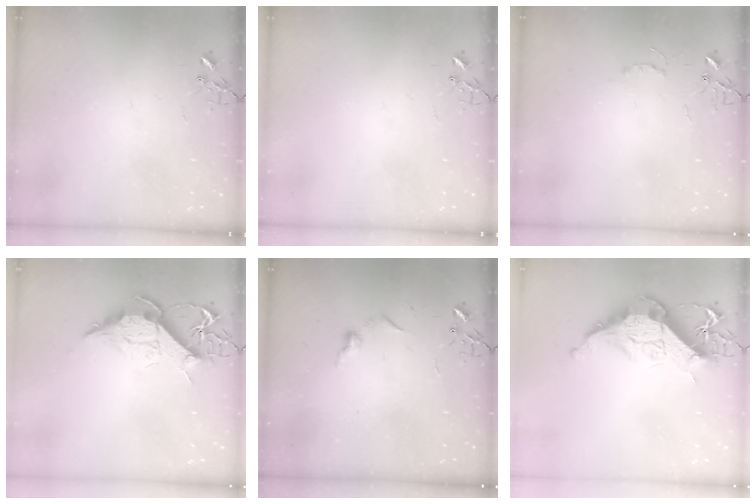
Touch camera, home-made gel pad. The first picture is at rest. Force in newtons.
{"total": 0.0}
{"total": 4.2, "press": 4.2, "slide": 0.6}
{"total": 12.5, "press": 12.4, "slide": 1.0}
{"total": 6.1, "press": 6.0, "slide": 0.6}
{"total": 17.7, "press": 17.6, "slide": 1.5}